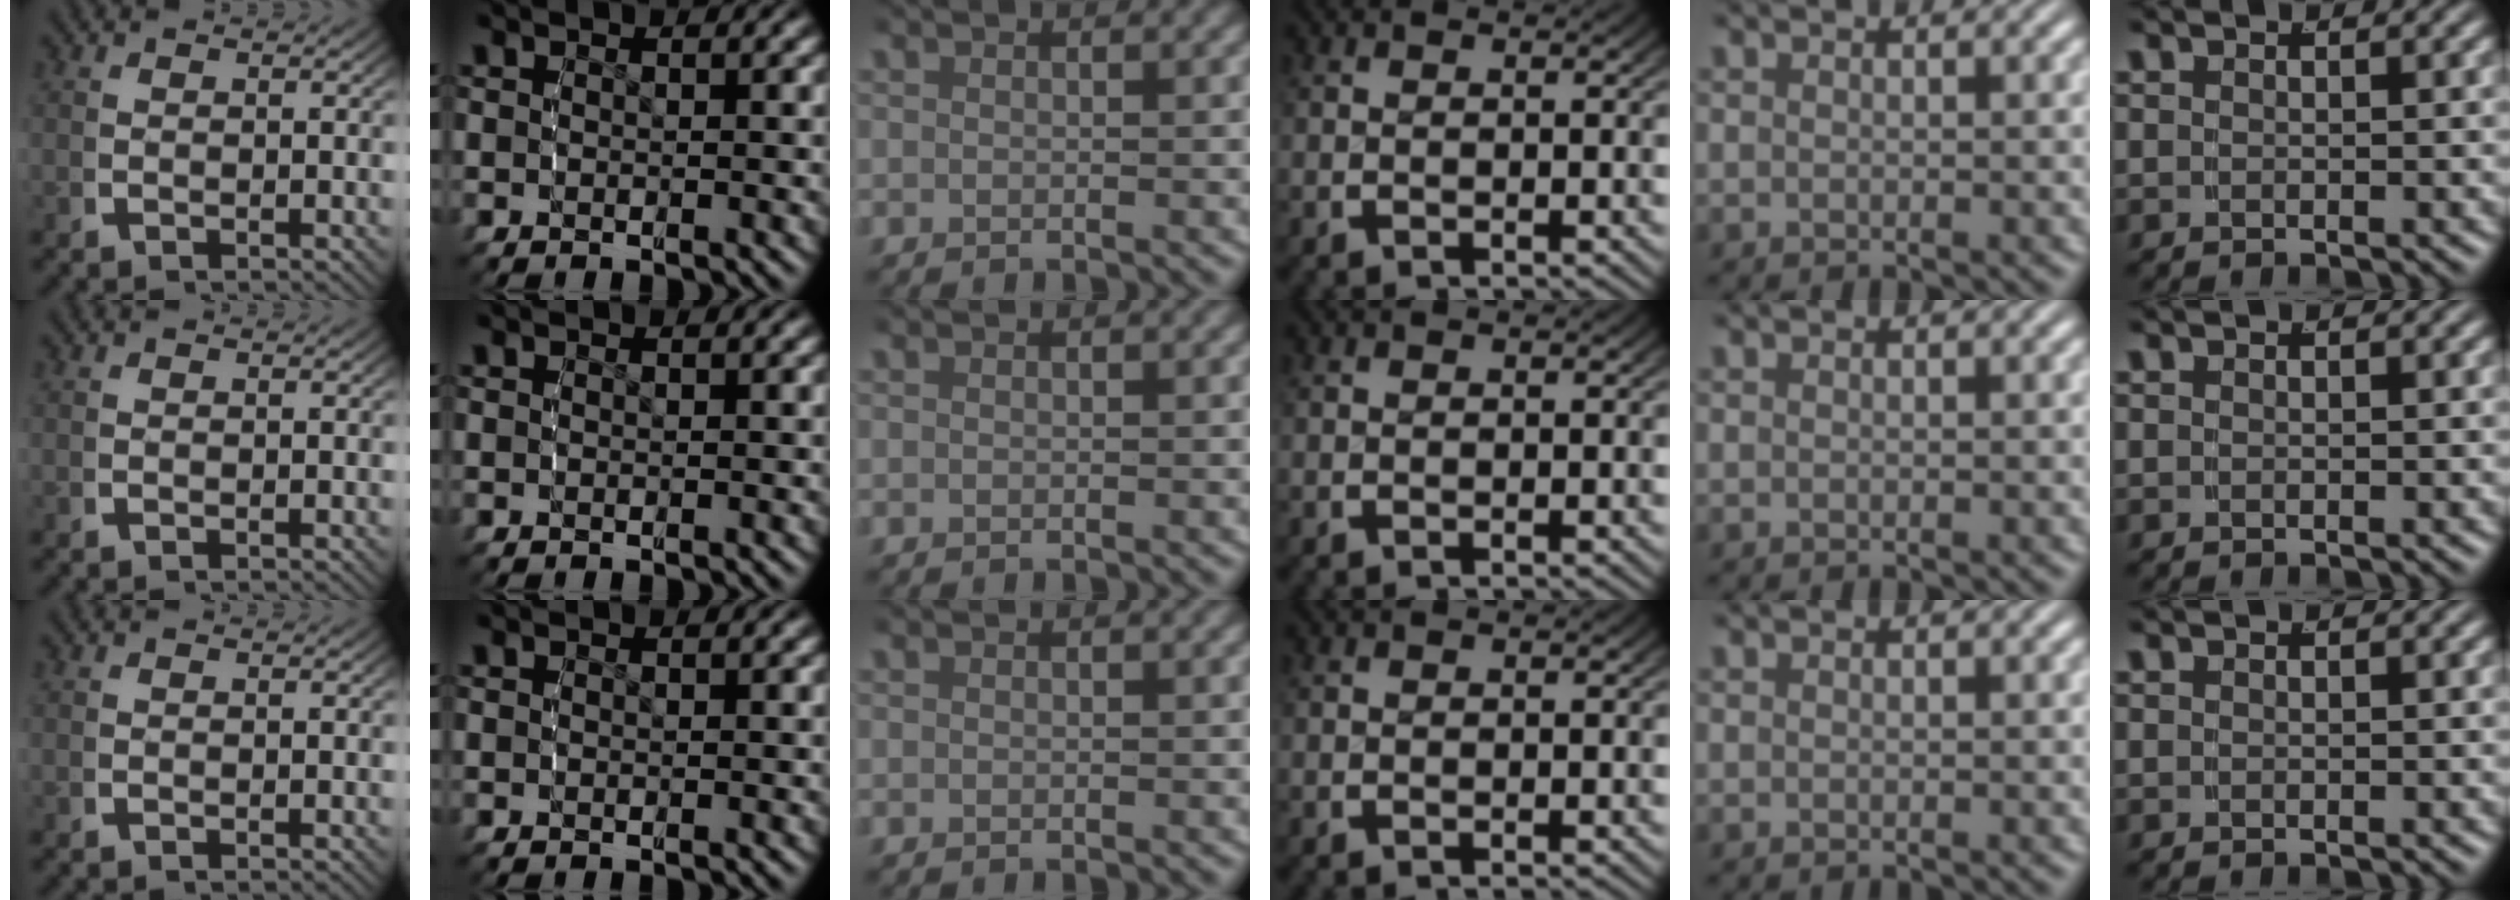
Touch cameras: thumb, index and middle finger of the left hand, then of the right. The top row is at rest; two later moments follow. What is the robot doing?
{"motion": "reach", "object": "coat"}